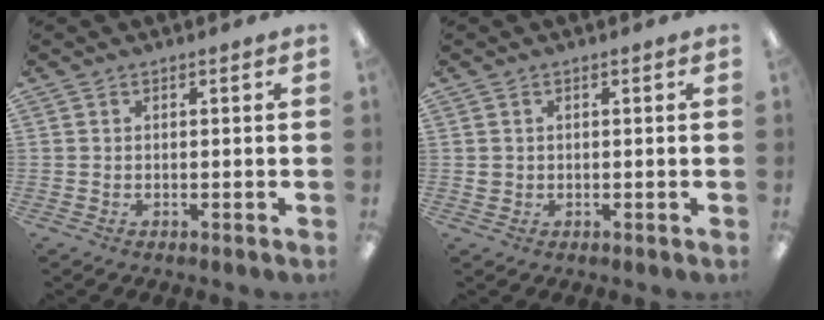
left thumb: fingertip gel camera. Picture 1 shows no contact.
{"total": 1.1, "force": [0.2, 1.1, 0.0], "torque": [-0.002, 0.004, 0.002]}